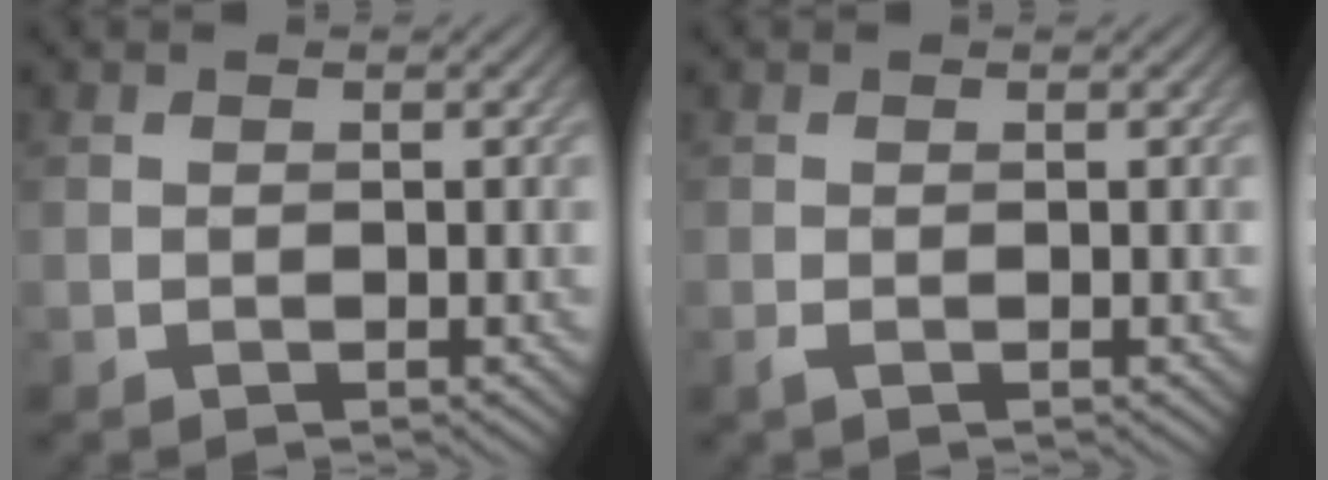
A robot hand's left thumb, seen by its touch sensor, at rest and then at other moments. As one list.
[{"total": 0.8, "force": [-0.3, 0.1, 0.7], "torque": [-0.018, -0.002, -0.007]}]